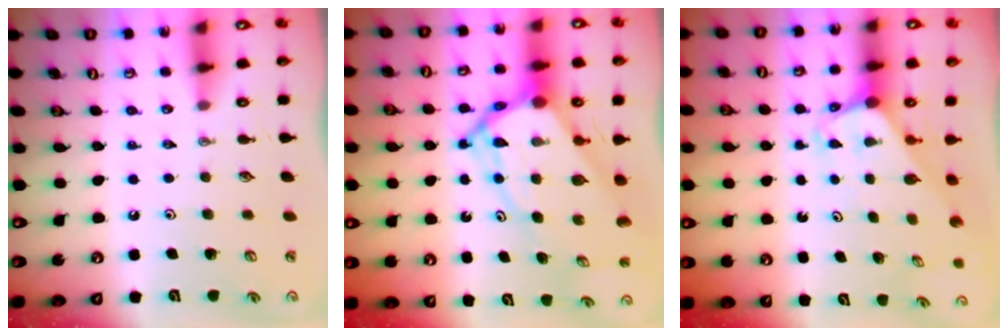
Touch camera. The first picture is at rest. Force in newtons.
{"total": 13.1, "press": 13.1, "slide": 1.4}
{"total": 1.9, "press": 1.9, "slide": 0.1}